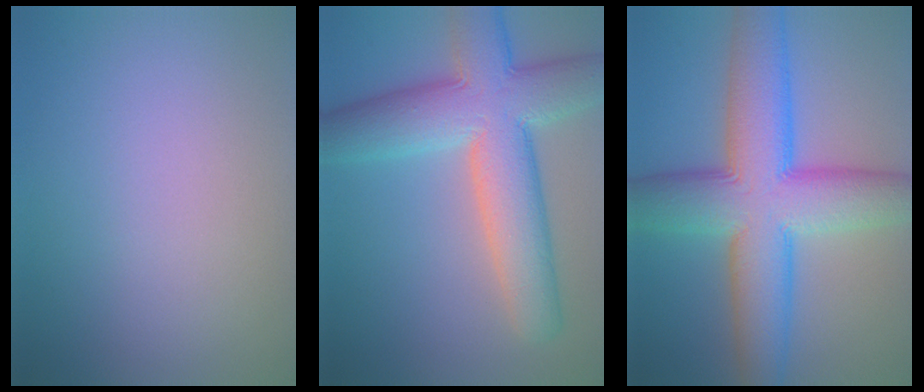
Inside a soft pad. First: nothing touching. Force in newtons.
{"total": 10.8, "press": 10.8, "slide": 0.4}
{"total": 12.1, "press": 12.1, "slide": 0.4}